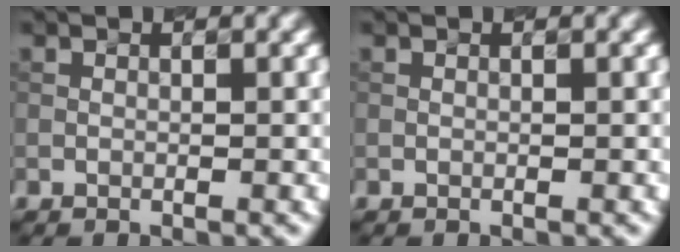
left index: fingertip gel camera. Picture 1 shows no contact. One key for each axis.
{"total": 0.0}